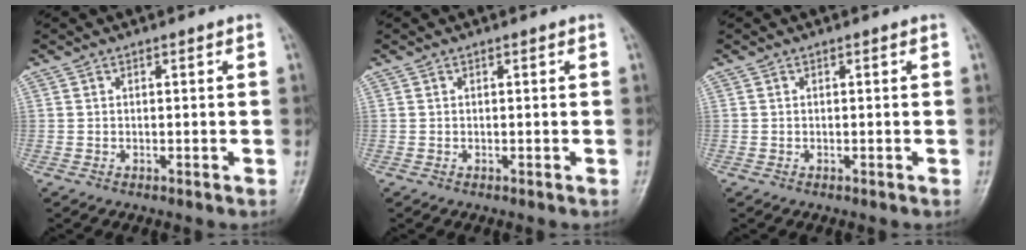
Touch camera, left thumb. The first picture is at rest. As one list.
[{"total": 0.0}, {"total": 0.0}]